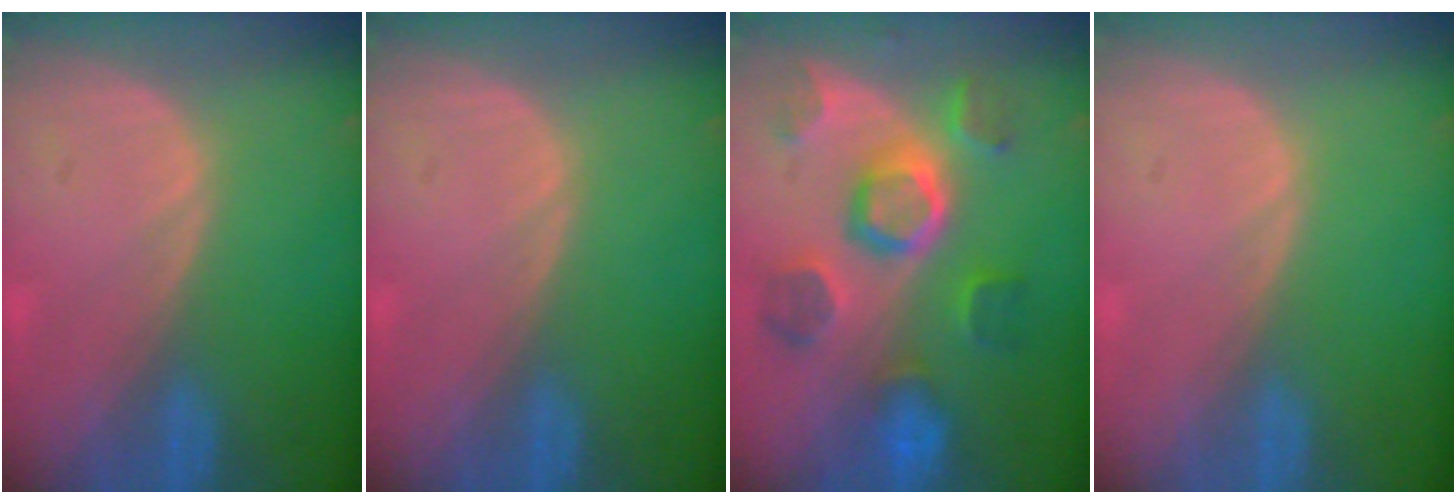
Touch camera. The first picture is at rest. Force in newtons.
{"total": 0.0}
{"total": 10.1, "press": 9.4, "slide": 3.8}
{"total": 0.0}